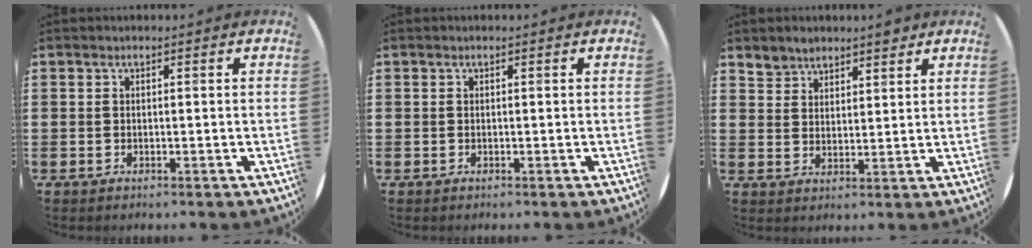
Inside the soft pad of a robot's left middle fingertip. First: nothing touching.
{"total": 0.0}
{"total": 4.0, "force": [3.7, 1.5, 0.1], "torque": [-0.011, -0.005, 0.071]}